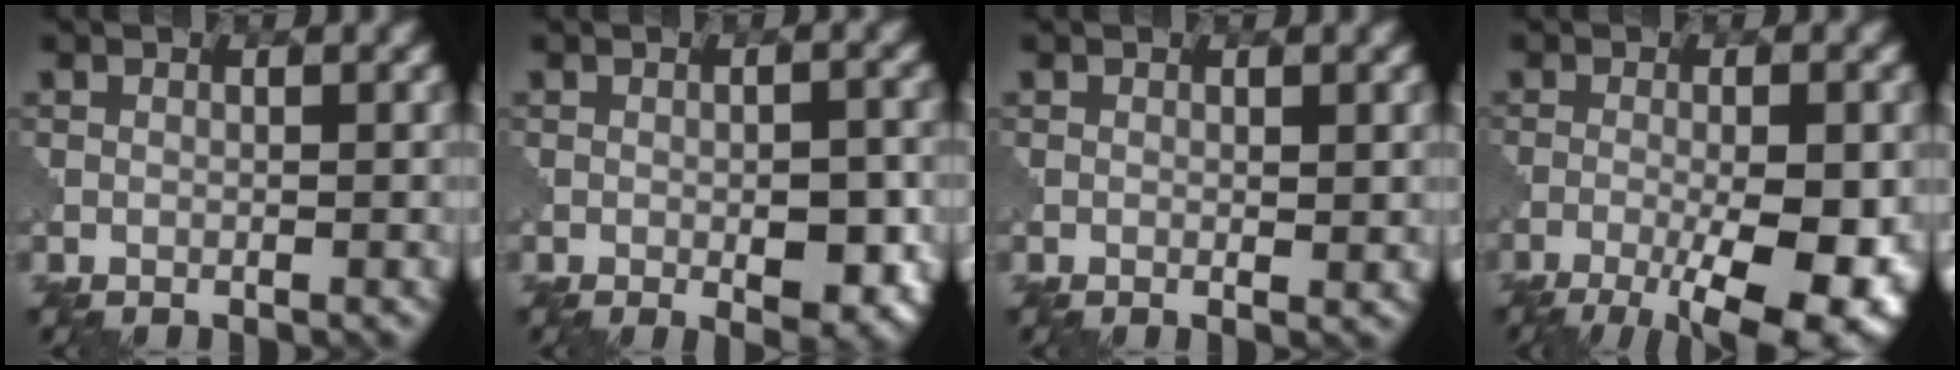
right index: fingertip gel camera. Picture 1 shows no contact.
{"total": 4.1, "force": [-1.0, 1.5, 3.6], "torque": [-0.051, -0.003, -0.011]}
{"total": 0.8, "force": [0.1, 0.2, 0.8], "torque": [-0.010, -0.003, 0.000]}
{"total": 10.7, "force": [-4.1, 3.3, 9.3], "torque": [-0.142, -0.009, -0.055]}